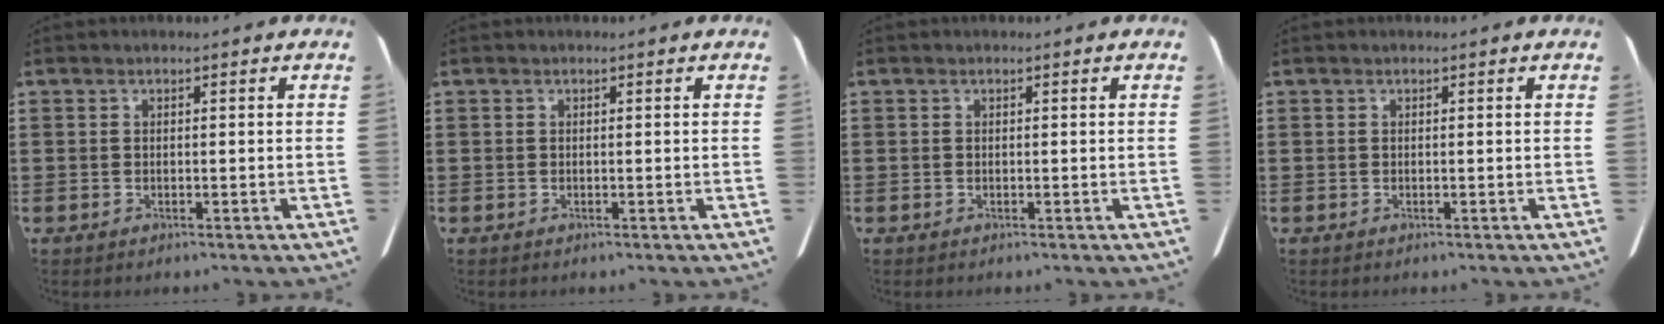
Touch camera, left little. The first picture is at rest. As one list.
[{"total": 0.0}, {"total": 0.0}, {"total": 0.0}]